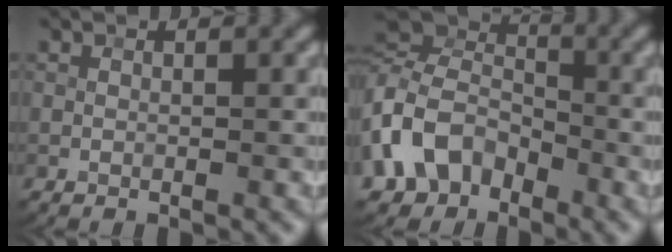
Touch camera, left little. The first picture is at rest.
{"total": 8.1, "force": [-2.7, 6.4, 4.2], "torque": [-0.096, 0.008, -0.065]}